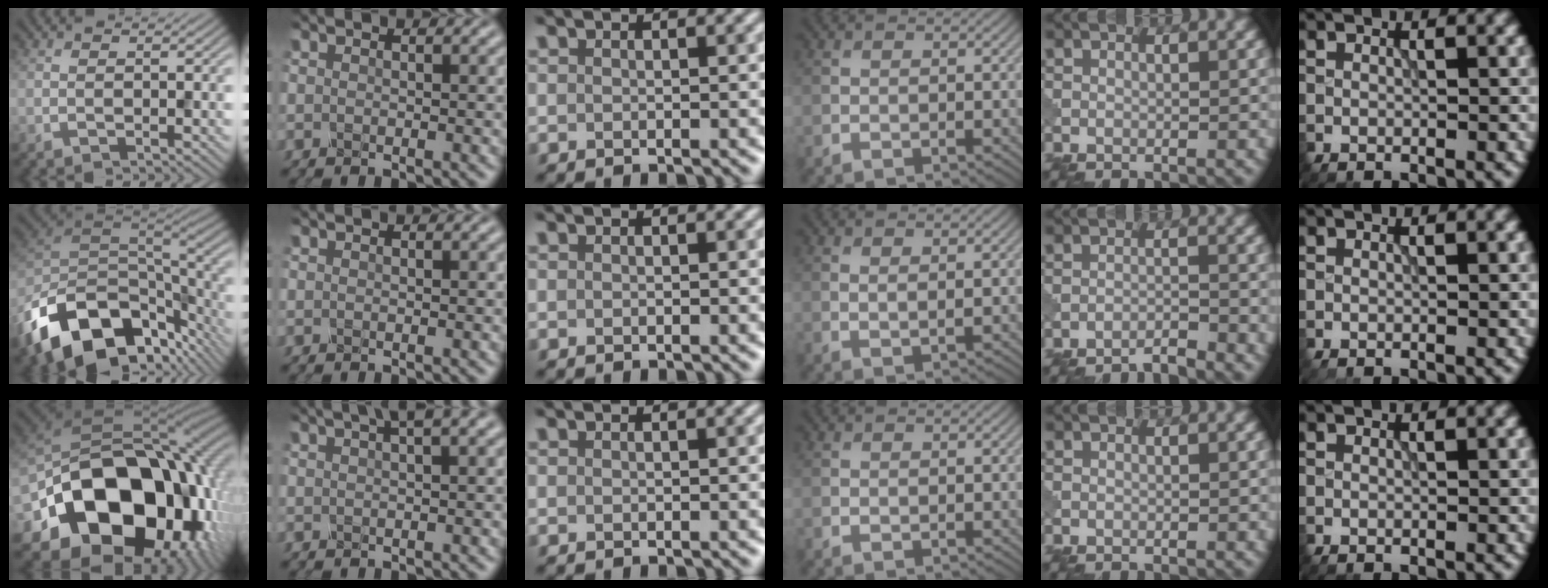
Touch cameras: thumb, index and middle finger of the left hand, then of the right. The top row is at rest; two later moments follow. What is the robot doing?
{"motion": "shake", "object": "sieve"}